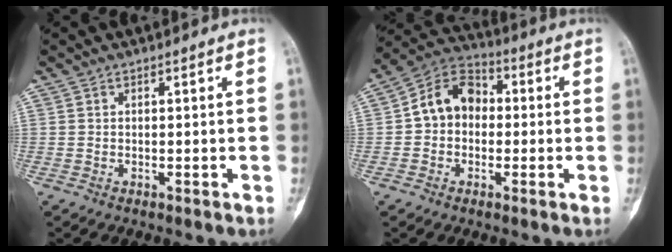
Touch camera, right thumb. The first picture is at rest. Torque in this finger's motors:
{"motor_torque": [1.17, 1.19, 0.46, -0.39, 0.16]}